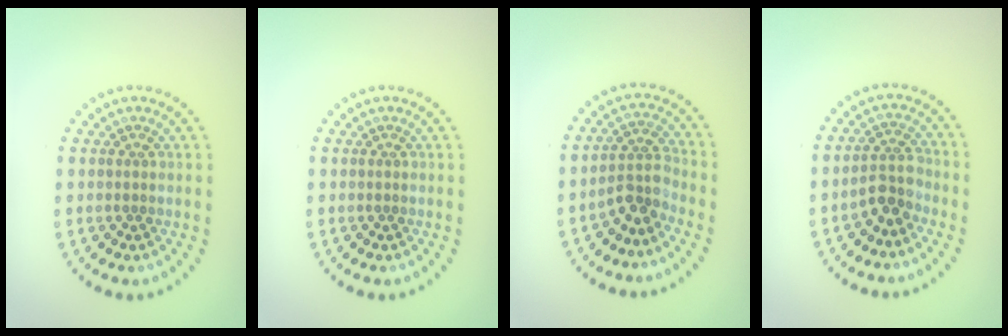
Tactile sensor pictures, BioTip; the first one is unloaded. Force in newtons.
{"total": 0.0}
{"total": 2.9, "press": 2.2, "slide": 1.9}
{"total": 2.7, "press": 2.4, "slide": 1.3}